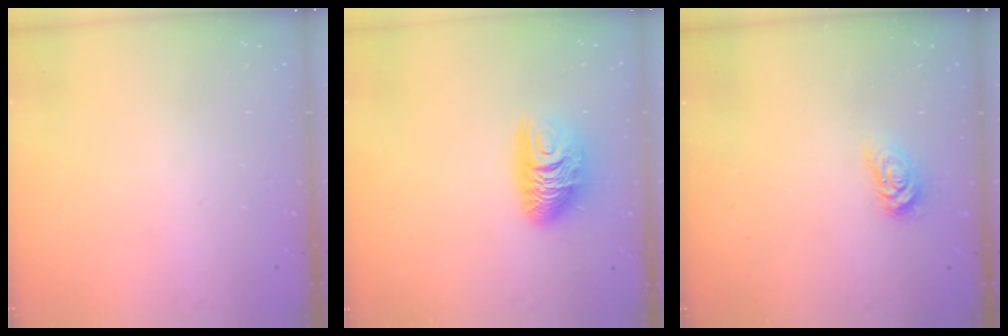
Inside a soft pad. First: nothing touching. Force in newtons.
{"total": 10.0, "press": 10.0, "slide": 0.4}
{"total": 3.8, "press": 3.8, "slide": 0.4}